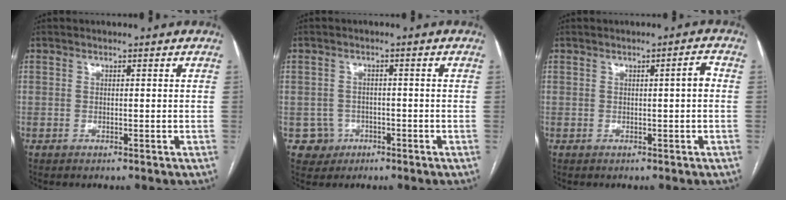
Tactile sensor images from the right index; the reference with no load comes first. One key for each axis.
{"total": 3.6, "fx": -1.3, "fy": 3.4, "fz": -0.4, "tx": 0.016, "ty": 0.014, "tz": -0.019}
{"total": 1.9, "fx": 0.1, "fy": 0.1, "fz": 1.9, "tx": -0.025, "ty": 0.004, "tz": 0.002}